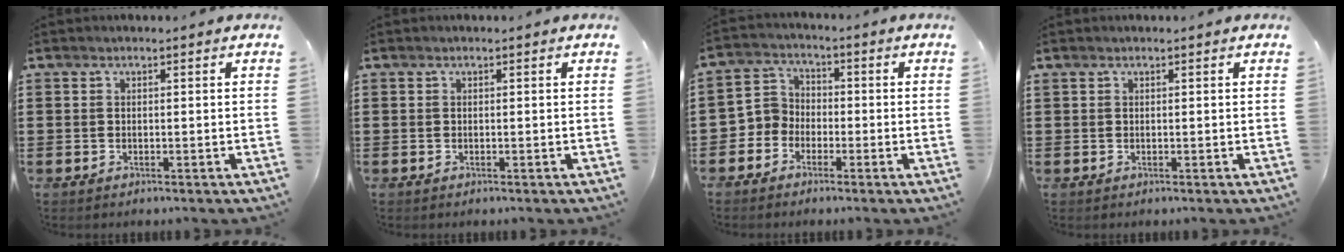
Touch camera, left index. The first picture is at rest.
{"total": 0.0}
{"total": 4.2, "force": [-2.5, 3.3, 0.4], "torque": [-0.037, 0.005, -0.060]}
{"total": 0.0}